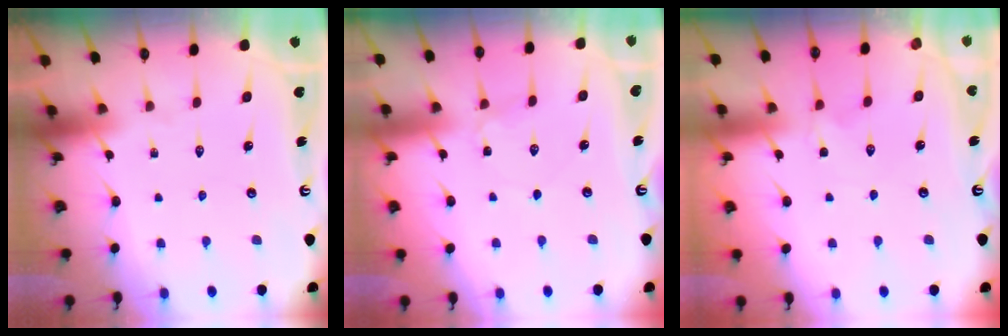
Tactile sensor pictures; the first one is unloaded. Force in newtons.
{"total": 2.7, "press": 2.7, "slide": 0.2}
{"total": 0.6, "press": 0.5, "slide": 0.3}